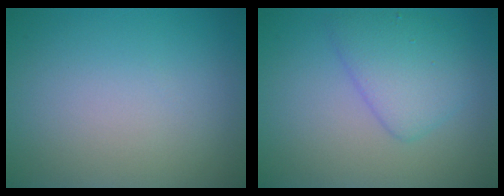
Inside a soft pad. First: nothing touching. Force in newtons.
{"total": 3.7, "press": 3.7, "slide": 0.2}